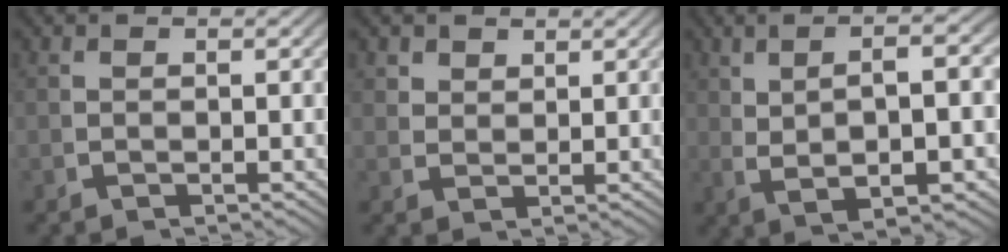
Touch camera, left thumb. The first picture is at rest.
{"total": 2.3, "force": [1.9, 1.0, 0.7], "torque": [-0.008, -0.007, 0.044]}
{"total": 7.1, "force": [0.8, 2.7, 6.5], "torque": [-0.116, 0.005, 0.026]}